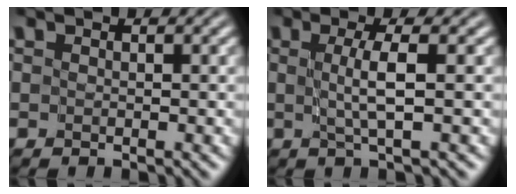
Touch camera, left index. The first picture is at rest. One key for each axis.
{"total": 2.7, "fx": 0.0, "fy": 0.2, "fz": 2.7, "tx": -0.050, "ty": -0.003, "tz": -0.001}